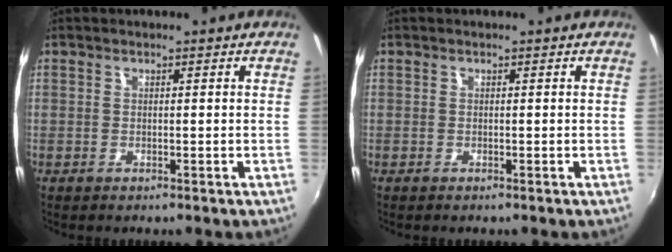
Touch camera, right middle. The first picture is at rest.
{"total": 0.0}